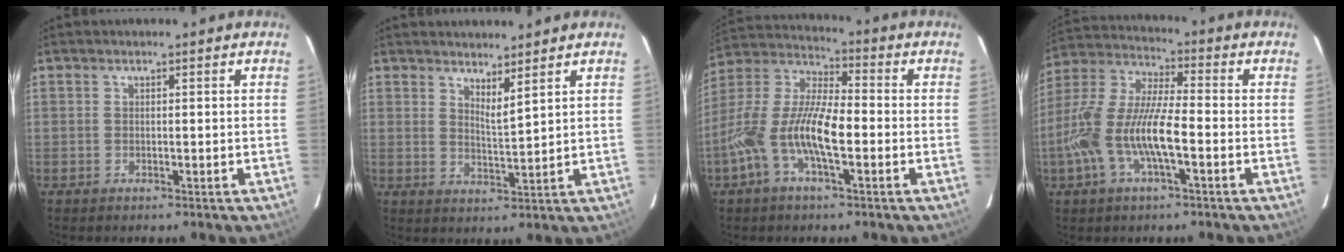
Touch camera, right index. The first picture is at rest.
{"total": 3.8, "force": [3.2, 0.0, 2.1], "torque": [-0.037, -0.010, 0.048]}
{"total": 13.6, "force": [-4.0, 4.1, 12.3], "torque": [-0.252, 0.002, -0.081]}
{"total": 14.4, "force": [-4.3, 3.7, 13.2], "torque": [-0.277, -0.002, -0.085]}